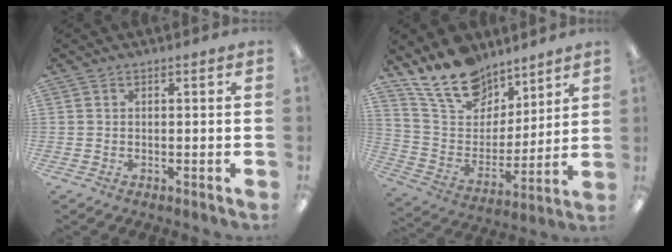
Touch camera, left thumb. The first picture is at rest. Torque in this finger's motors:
{"motor_torque": [0.31, 0.10, 1.39, -1.38, 0.08]}